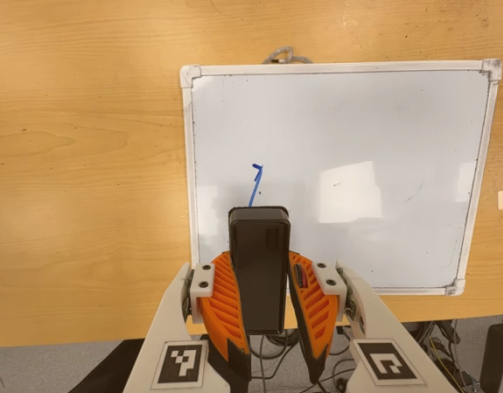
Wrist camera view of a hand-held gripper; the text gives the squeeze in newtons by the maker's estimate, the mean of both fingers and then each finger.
{"total": 8.9, "left": 6.4, "right": 11.4}